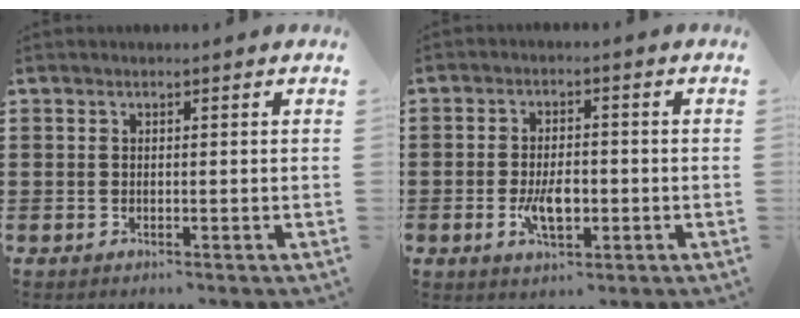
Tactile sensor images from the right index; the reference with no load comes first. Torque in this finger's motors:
{"motor_torque": [1.53, 0.61, 0.36, 0.12]}